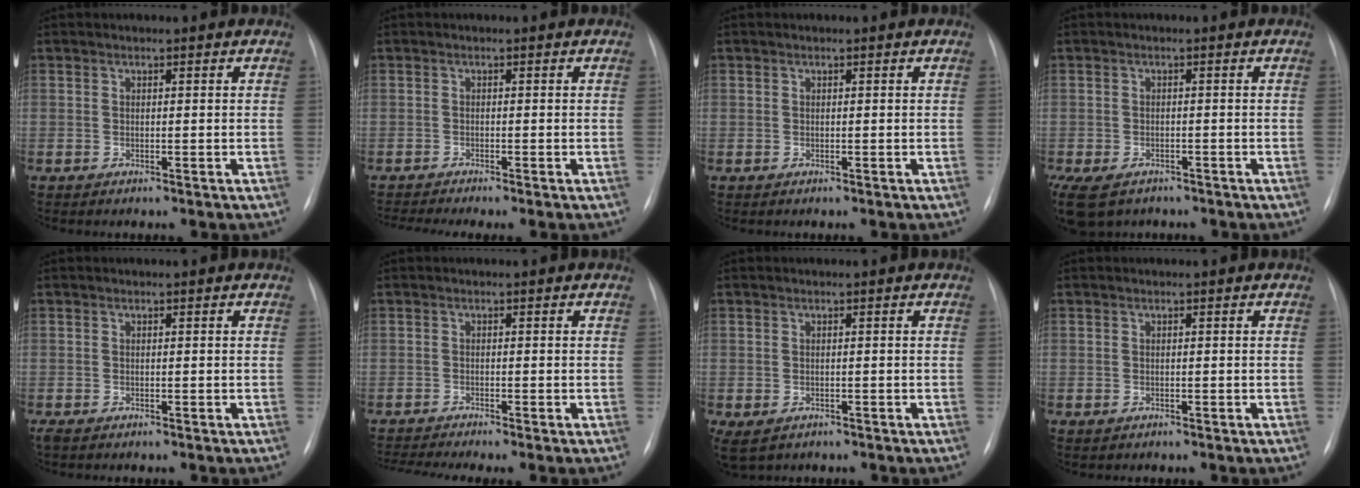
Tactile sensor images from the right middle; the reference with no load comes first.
{"total": 3.7, "force": [-3.2, -0.9, 1.7], "torque": [-0.028, -0.007, -0.052]}
{"total": 0.0}
{"total": 9.1, "force": [-5.8, 5.7, 4.1], "torque": [-0.103, -0.010, -0.083]}
{"total": 0.9, "force": [-0.6, 0.4, 0.6], "torque": [-0.006, -0.001, -0.007]}
{"total": 4.4, "force": [-3.7, -1.0, 2.2], "torque": [-0.040, -0.009, -0.061]}
{"total": 3.4, "force": [-1.7, 2.4, 1.8], "torque": [-0.033, -0.006, -0.019]}
{"total": 0.0}